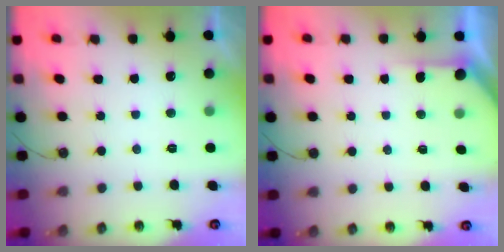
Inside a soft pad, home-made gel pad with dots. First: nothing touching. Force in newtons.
{"total": 2.3, "press": 2.3, "slide": 0.2}